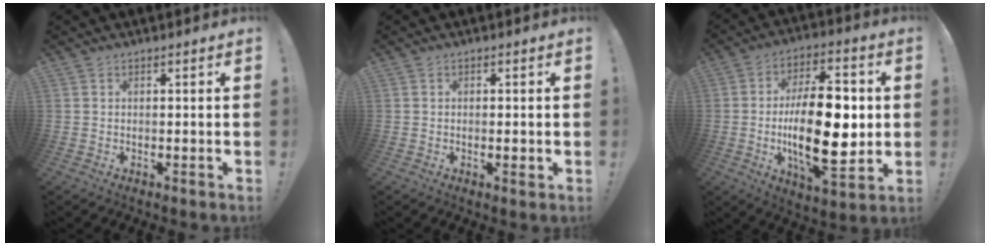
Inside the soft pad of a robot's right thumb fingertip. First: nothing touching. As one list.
[{"total": 1.8, "force": [-0.3, 0.4, 1.7], "torque": [-0.018, -0.003, -0.006]}, {"total": 23.6, "force": [-1.3, 10.9, 20.9], "torque": [-0.363, -0.007, -0.021]}]